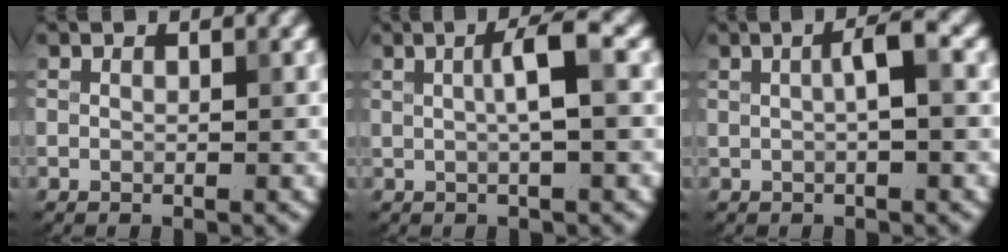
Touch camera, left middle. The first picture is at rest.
{"total": 3.2, "force": [0.5, 0.5, 3.2], "torque": [-0.051, 0.010, 0.003]}
{"total": 2.4, "force": [0.3, 0.3, 2.3], "torque": [-0.040, 0.011, 0.004]}